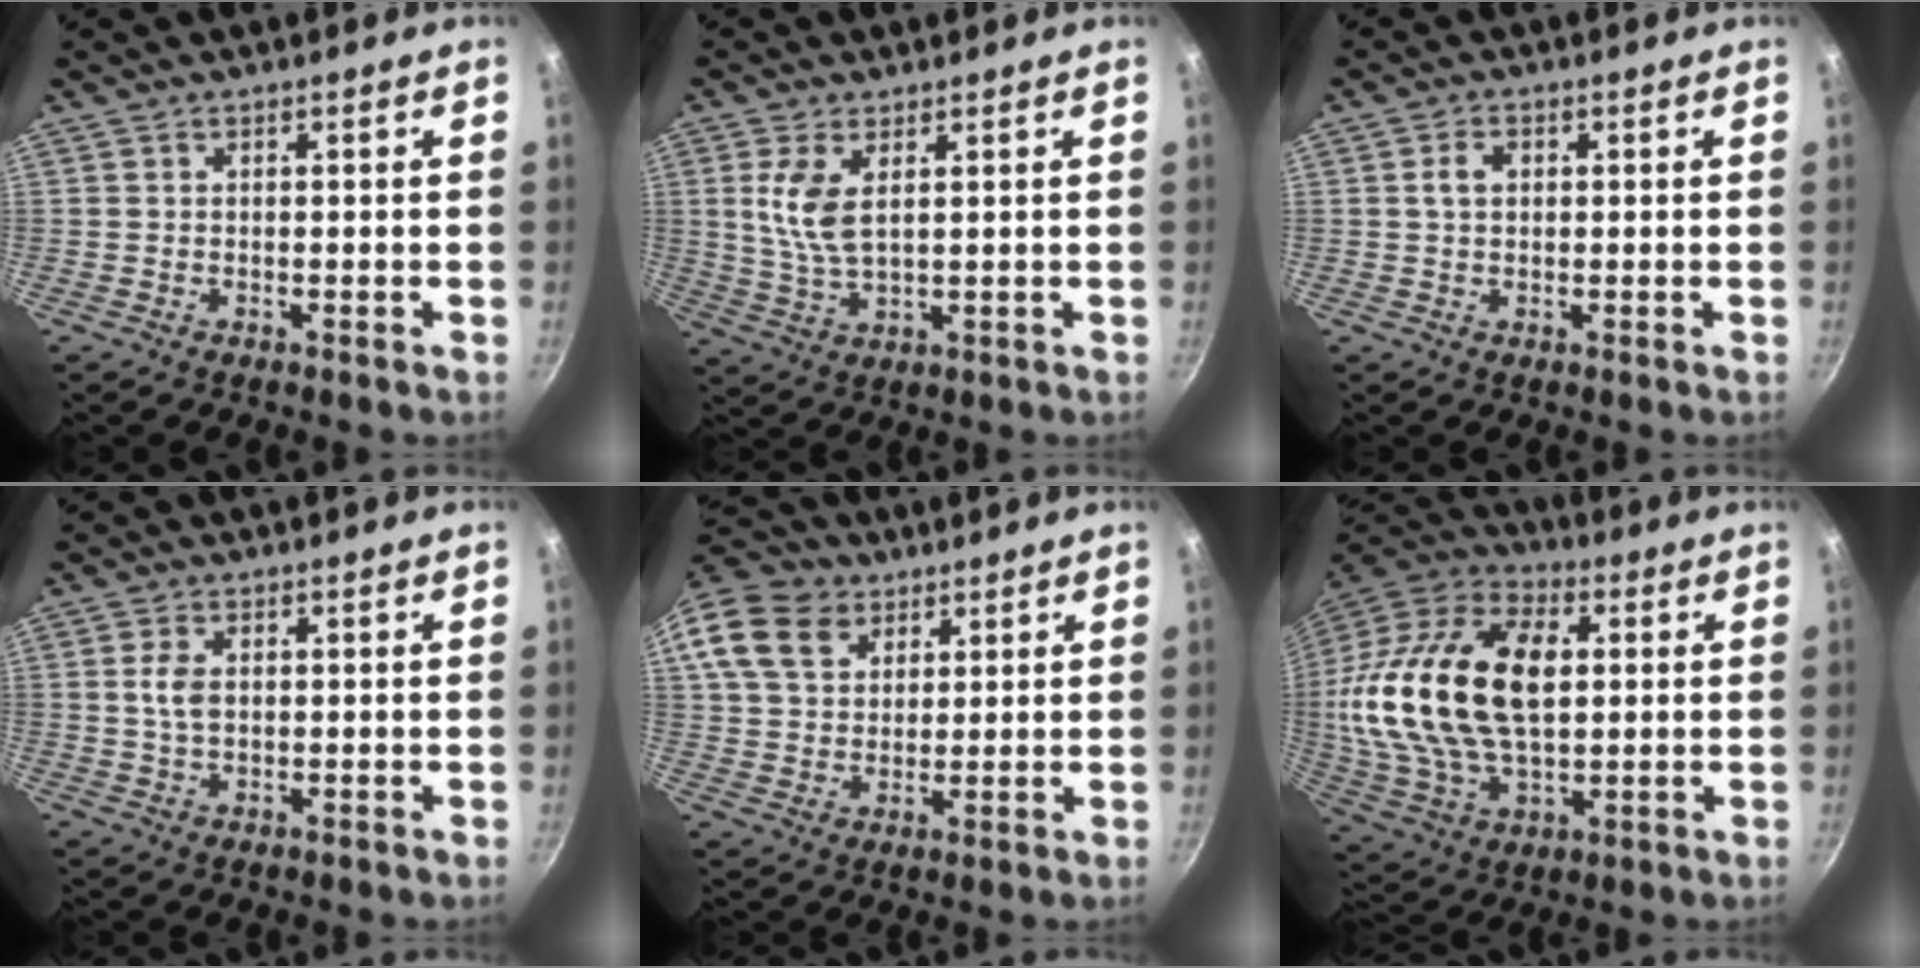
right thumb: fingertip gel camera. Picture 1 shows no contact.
{"total": 6.7, "force": [1.8, 3.3, 5.5], "torque": [-0.110, -0.009, 0.039]}
{"total": 2.9, "force": [0.6, 2.1, 1.9], "torque": [-0.027, 0.005, 0.009]}
{"total": 3.8, "force": [0.5, 2.4, 3.0], "torque": [-0.056, 0.003, 0.008]}
{"total": 18.0, "force": [9.0, 13.1, 8.5], "torque": [-0.185, 0.018, 0.163]}
{"total": 27.8, "force": [3.4, 16.6, 22.1], "torque": [-0.417, 0.013, 0.054]}